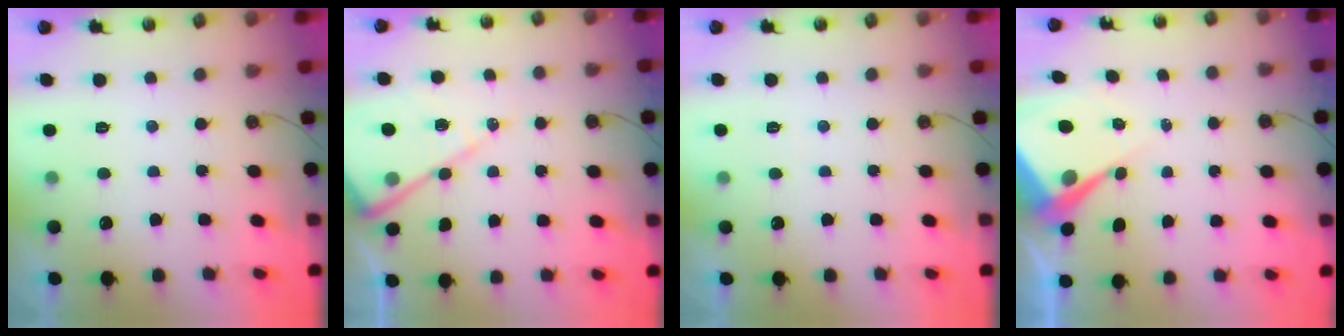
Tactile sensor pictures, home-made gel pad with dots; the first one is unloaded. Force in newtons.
{"total": 12.7, "press": 12.6, "slide": 1.2}
{"total": 3.1, "press": 3.0, "slide": 0.5}
{"total": 8.2, "press": 8.2, "slide": 0.8}